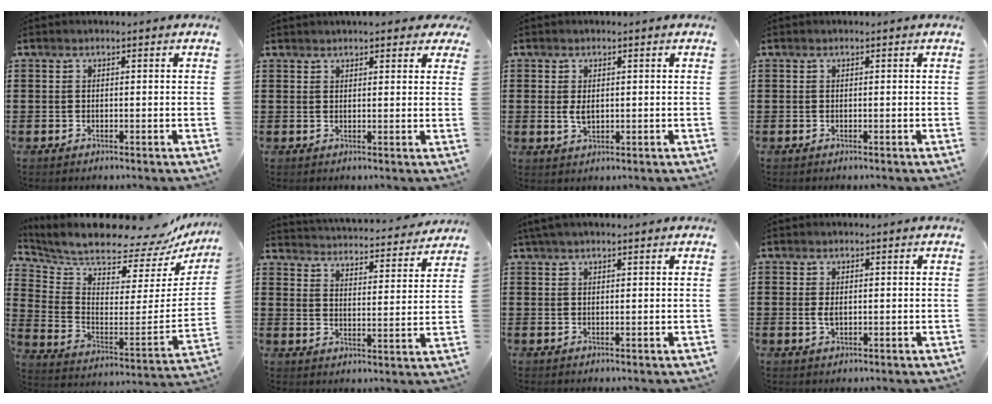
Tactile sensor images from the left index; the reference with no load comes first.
{"total": 2.5, "force": [2.3, 0.4, 0.9], "torque": [-0.024, 0.001, 0.043]}
{"total": 2.5, "force": [0.3, 1.4, 2.0], "torque": [-0.049, 0.002, 0.003]}
{"total": 0.0}
{"total": 7.8, "force": [7.5, 0.5, 2.1], "torque": [-0.075, -0.084, 0.122]}
{"total": 3.6, "force": [3.5, -0.3, 0.1], "torque": [-0.026, -0.035, 0.053]}
{"total": 1.8, "force": [1.4, 0.2, 1.1], "torque": [-0.023, 0.002, 0.026]}
{"total": 1.8, "force": [0.2, 0.9, 1.6], "torque": [-0.040, 0.000, 0.001]}